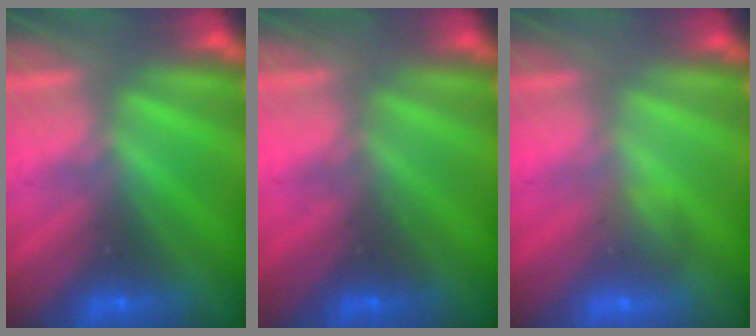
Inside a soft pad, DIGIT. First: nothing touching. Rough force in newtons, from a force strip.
{"total": 5.2}
{"total": 2.9}